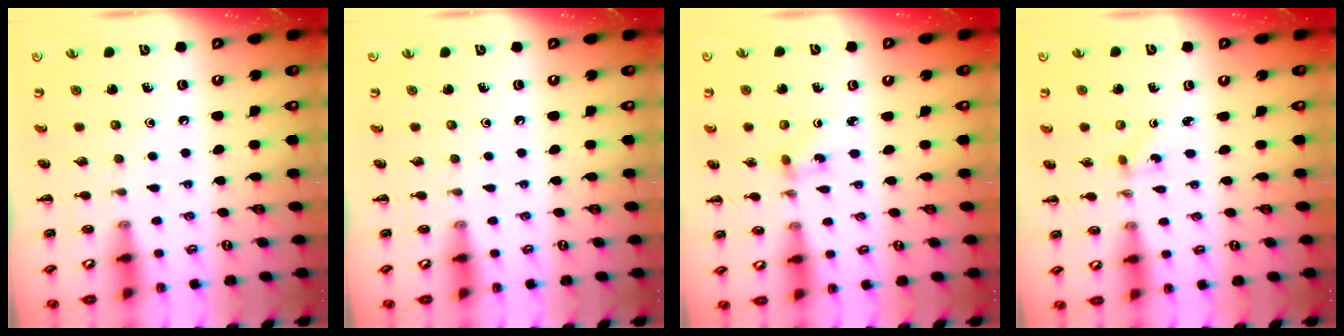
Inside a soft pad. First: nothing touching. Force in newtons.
{"total": 0.0}
{"total": 2.6, "press": 2.3, "slide": 1.1}
{"total": 1.2, "press": 1.1, "slide": 0.5}